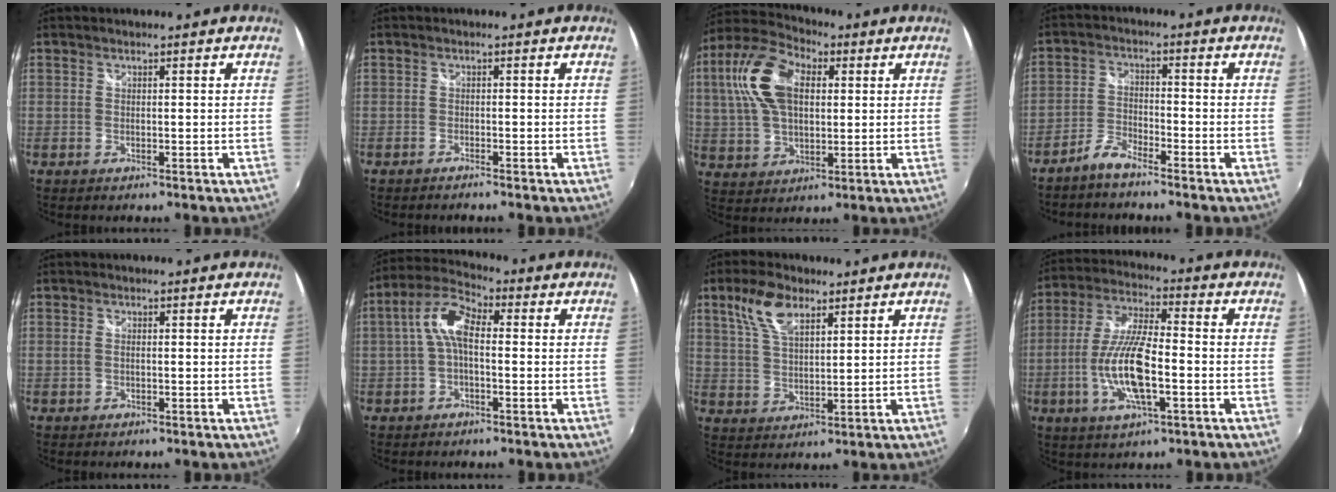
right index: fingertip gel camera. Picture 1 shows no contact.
{"total": 1.2, "force": [-1.1, 0.2, 0.3], "torque": [-0.013, -0.005, -0.023]}
{"total": 15.9, "force": [3.9, 9.4, 12.2], "torque": [-0.258, 0.033, 0.068]}
{"total": 3.9, "force": [-3.5, 0.8, 1.6], "torque": [-0.046, 0.006, -0.075]}
{"total": 1.1, "force": [-0.1, 0.6, 0.9], "torque": [-0.021, -0.002, -0.003]}
{"total": 7.5, "force": [0.0, 3.6, 6.6], "torque": [-0.141, 0.027, -0.004]}
{"total": 8.4, "force": [4.8, 3.7, 5.8], "torque": [-0.117, 0.017, 0.096]}
{"total": 13.4, "force": [-3.5, 3.8, 12.4], "torque": [-0.254, -0.005, -0.066]}